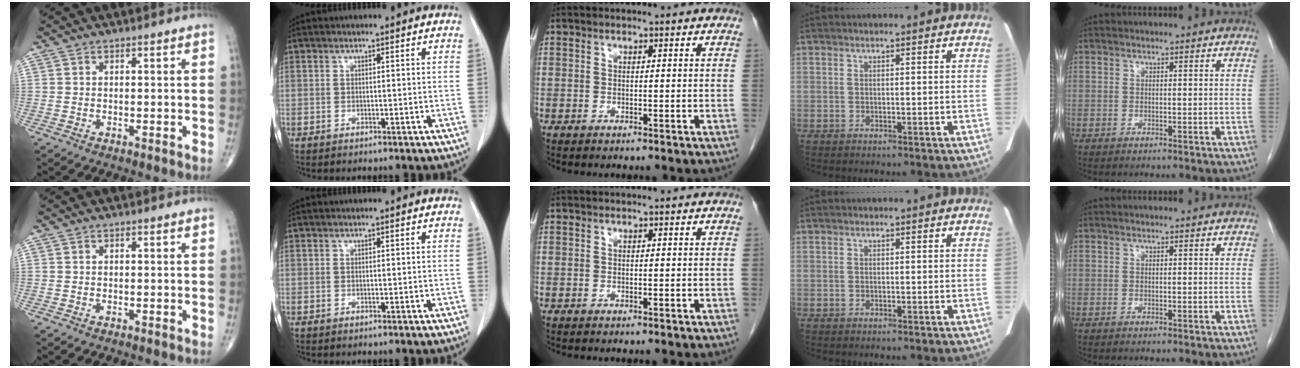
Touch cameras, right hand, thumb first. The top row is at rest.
{}